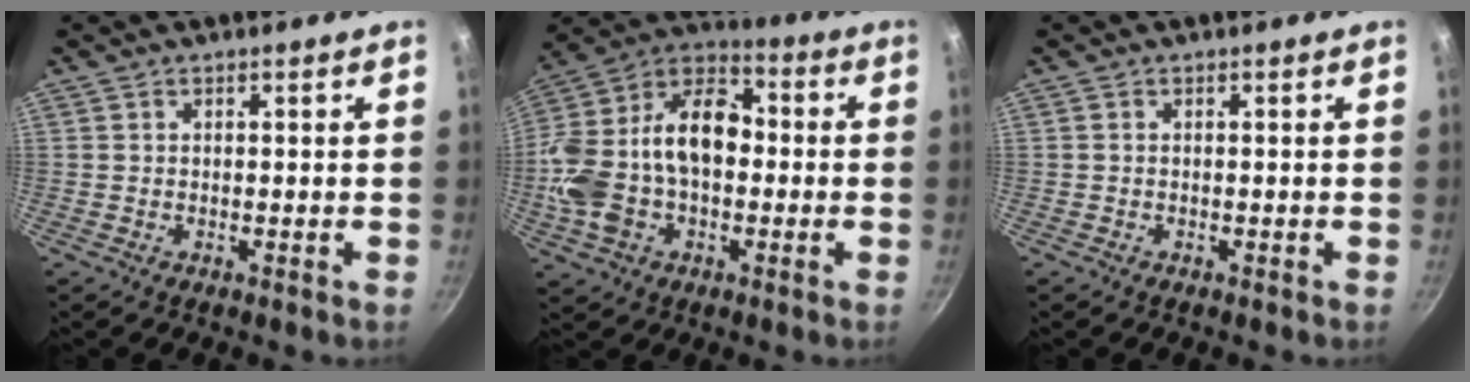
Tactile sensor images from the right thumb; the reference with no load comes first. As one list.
[{"total": 23.1, "force": [-1.8, 15.4, 17.1], "torque": [-0.313, 0.057, -0.046]}, {"total": 0.0}]